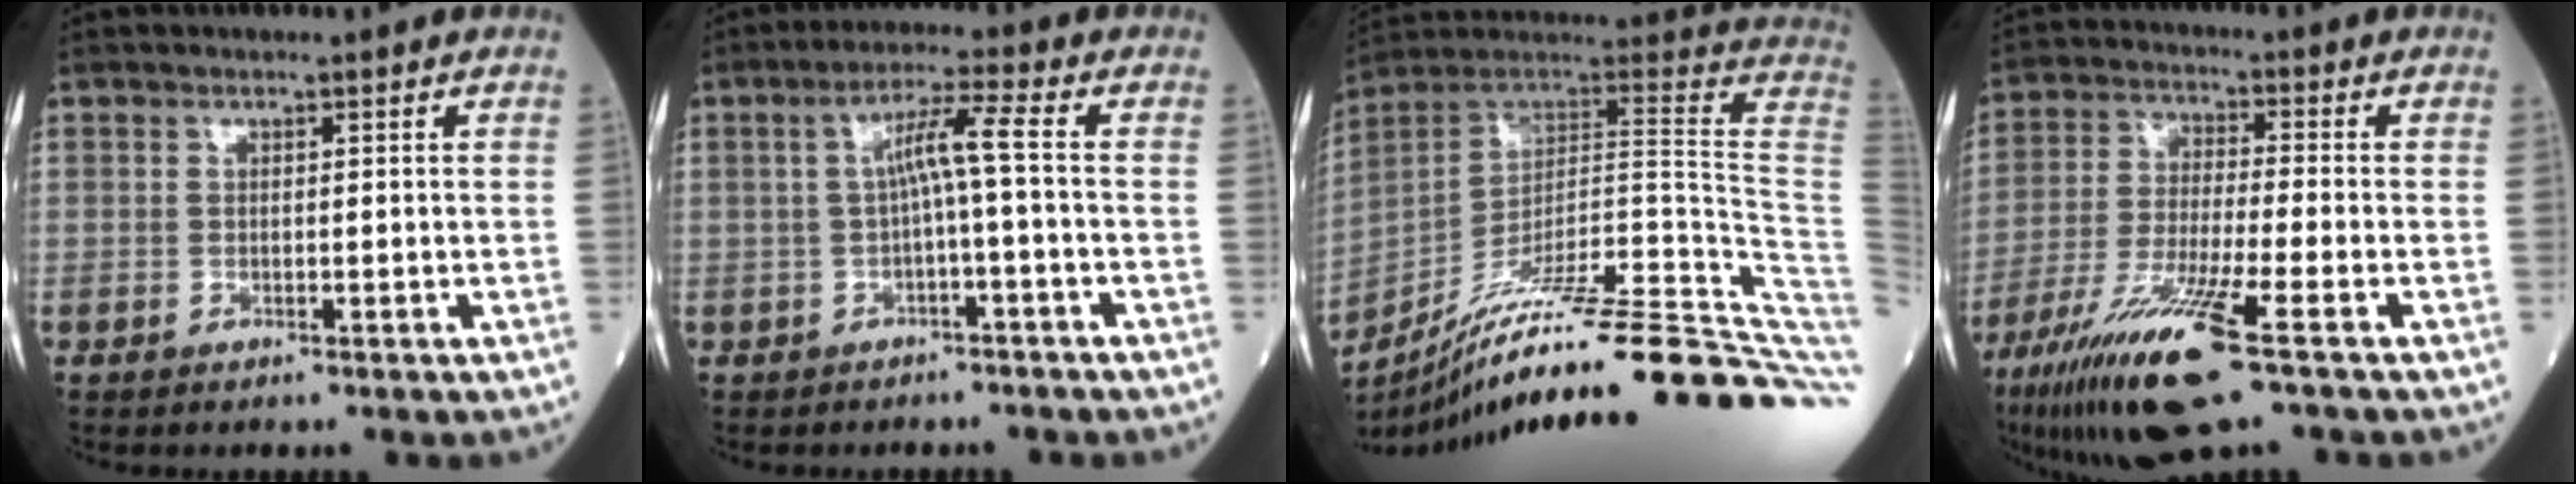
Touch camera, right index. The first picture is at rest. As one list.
[{"total": 5.0, "force": [-0.4, -0.6, 4.9], "torque": [-0.090, 0.021, -0.004]}, {"total": 36.3, "force": [-24.9, 0.5, 26.4], "torque": [-0.225, -0.013, -0.364]}, {"total": 14.0, "force": [-8.0, 0.4, 11.5], "torque": [-0.234, -0.039, -0.147]}]